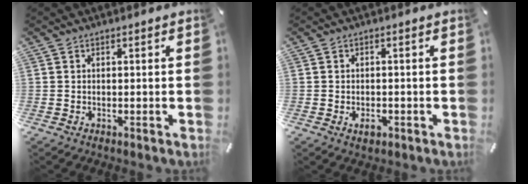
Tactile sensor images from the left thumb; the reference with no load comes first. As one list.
[{"total": 2.4, "force": [-1.0, 1.6, 1.6], "torque": [-0.036, 0.001, -0.019]}]